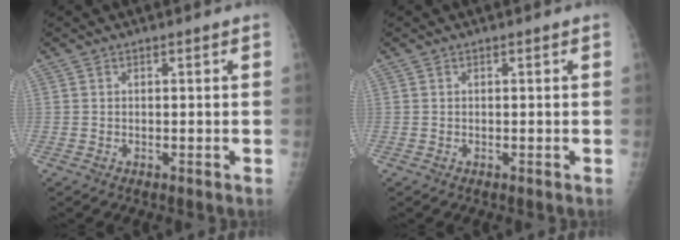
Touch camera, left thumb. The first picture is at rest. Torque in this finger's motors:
{"motor_torque": [0.12, 0.27, -0.28, -0.24, 0.03]}